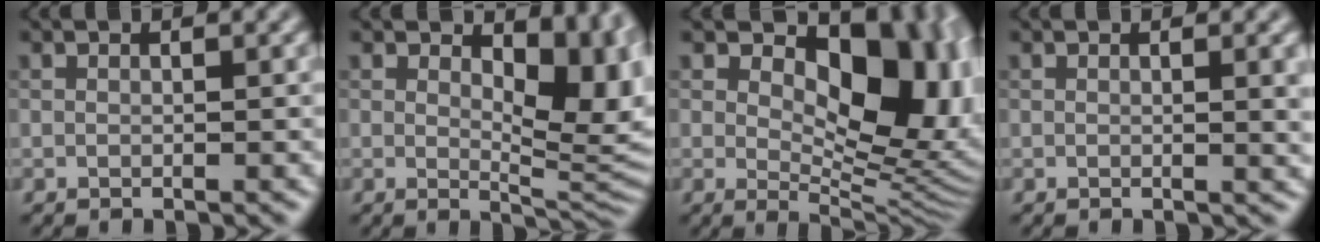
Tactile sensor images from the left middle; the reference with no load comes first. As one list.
[{"total": 6.8, "force": [2.0, 3.7, 5.4], "torque": [-0.071, -0.015, 0.030]}, {"total": 12.5, "force": [3.1, 7.2, 9.7], "torque": [-0.118, -0.014, 0.055]}, {"total": 2.4, "force": [0.4, 0.7, 2.2], "torque": [-0.021, -0.001, 0.003]}]